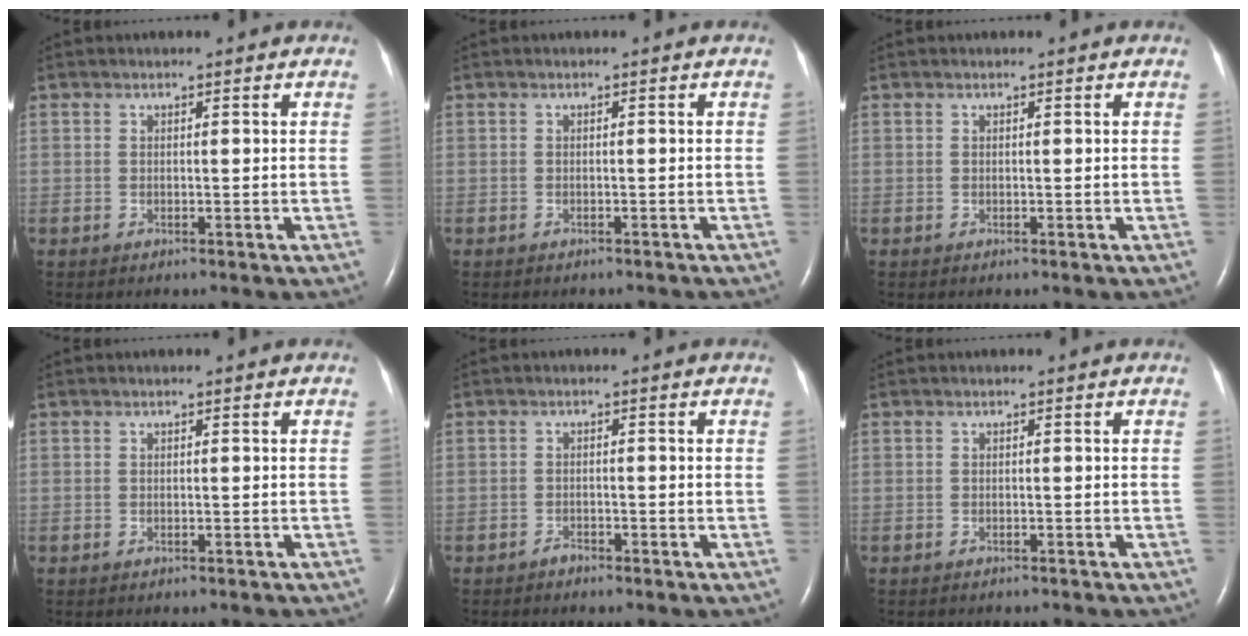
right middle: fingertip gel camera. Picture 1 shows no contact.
{"total": 2.1, "force": [-1.9, 0.6, 0.7], "torque": [-0.016, -0.004, -0.020]}
{"total": 0.0}
{"total": 1.3, "force": [-1.1, 0.3, 0.5], "torque": [-0.013, -0.004, -0.011]}
{"total": 1.1, "force": [-1.1, 0.4, 0.2], "torque": [-0.006, 0.000, -0.018]}
{"total": 2.1, "force": [-1.9, 0.5, 0.6], "torque": [-0.016, -0.004, -0.020]}